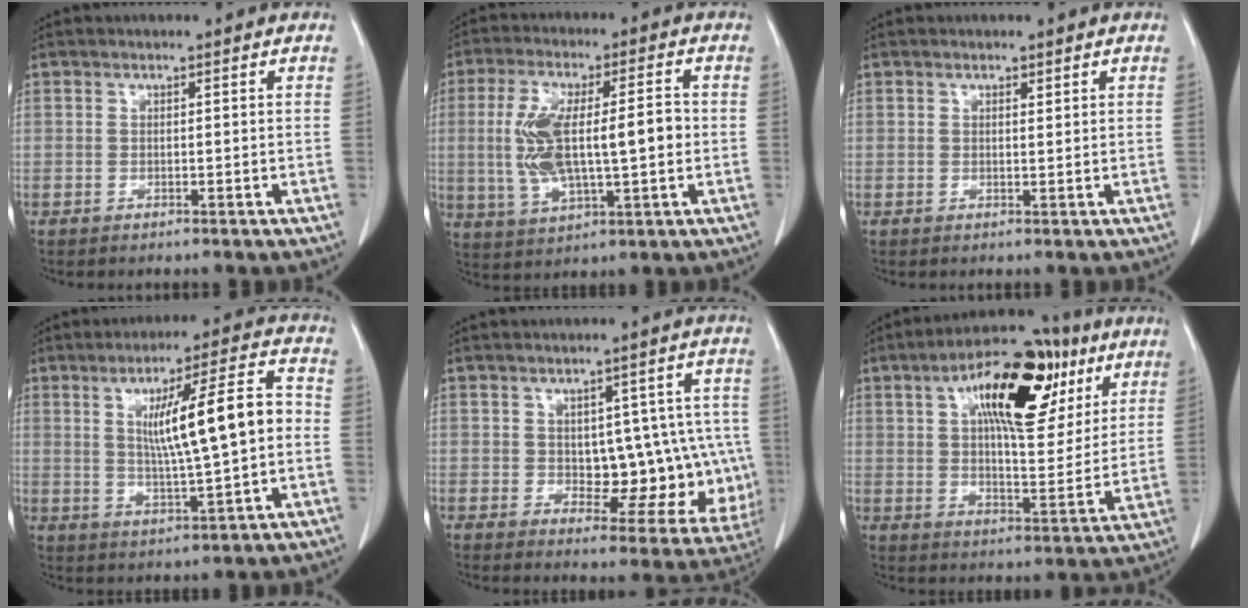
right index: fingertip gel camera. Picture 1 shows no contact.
{"total": 13.2, "force": [-0.2, 4.0, 12.6], "torque": [-0.252, 0.015, 0.006]}
{"total": 1.7, "force": [1.3, 0.5, 0.9], "torque": [-0.016, -0.008, 0.024]}
{"total": 12.1, "force": [0.6, 1.1, 12.0], "torque": [-0.192, 0.016, 0.015]}
{"total": 12.7, "force": [-0.6, 6.8, 10.7], "torque": [-0.115, 0.021, 0.013]}
{"total": 18.9, "force": [8.5, 7.1, 15.3], "torque": [-0.240, 0.033, 0.134]}